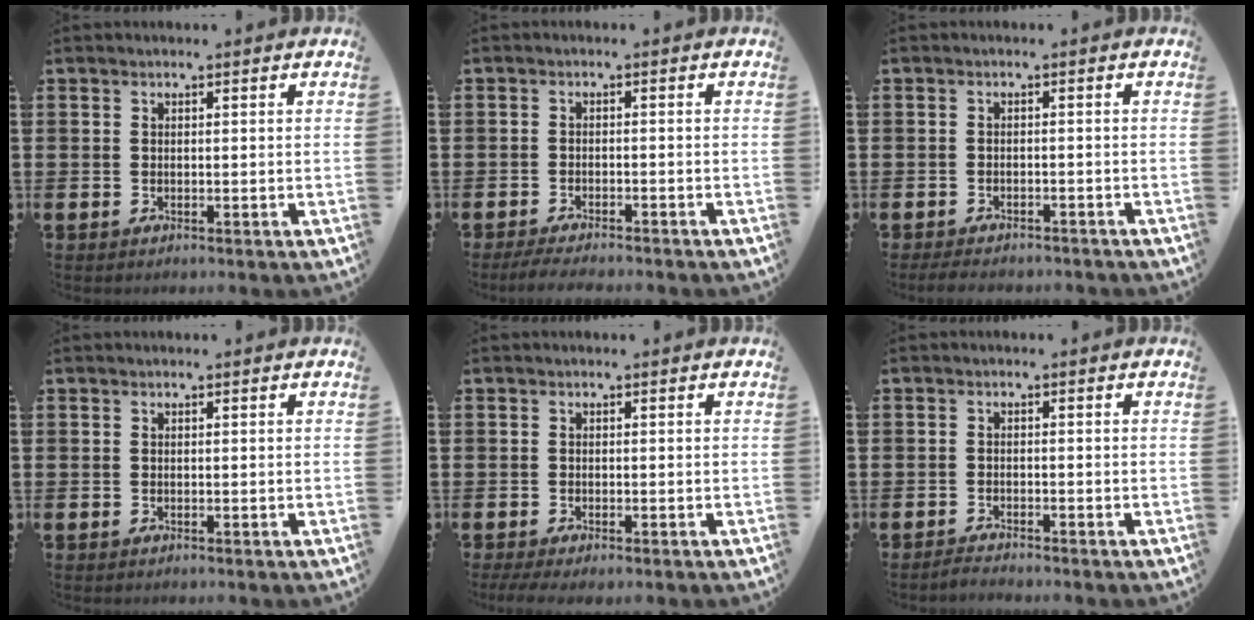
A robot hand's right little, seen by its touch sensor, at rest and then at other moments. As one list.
[{"total": 1.8, "force": [-1.7, 0.1, 0.7], "torque": [-0.011, 0.005, -0.033]}, {"total": 1.6, "force": [-1.6, 0.2, 0.4], "torque": [-0.010, 0.004, -0.033]}, {"total": 0.0}, {"total": 0.8, "force": [-0.4, 0.1, 0.7], "torque": [-0.011, -0.002, -0.008]}, {"total": 1.2, "force": [-1.2, 0.0, 0.1], "torque": [-0.006, 0.000, -0.024]}]